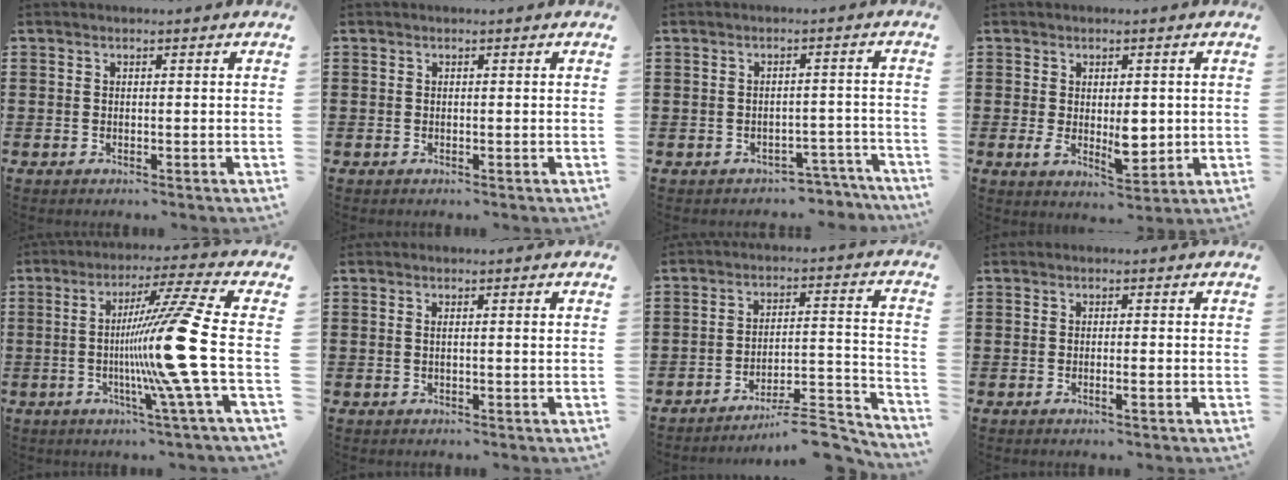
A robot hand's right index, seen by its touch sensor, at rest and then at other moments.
{"total": 0.0}
{"total": 2.5, "force": [-2.3, 0.7, 0.1], "torque": [-0.010, 0.003, -0.050]}
{"total": 5.4, "force": [0.0, 3.0, 4.5], "torque": [-0.069, 0.001, 0.000]}
{"total": 15.6, "force": [-1.5, -1.6, 15.5], "torque": [-0.284, -0.026, -0.047]}
{"total": 0.9, "force": [0.1, -0.1, 0.9], "torque": [-0.016, -0.002, 0.002]}
{"total": 8.0, "force": [-7.1, 1.0, 3.6], "torque": [-0.050, 0.011, -0.132]}
{"total": 1.2, "force": [-0.5, 0.0, 1.0], "torque": [-0.016, -0.003, -0.010]}